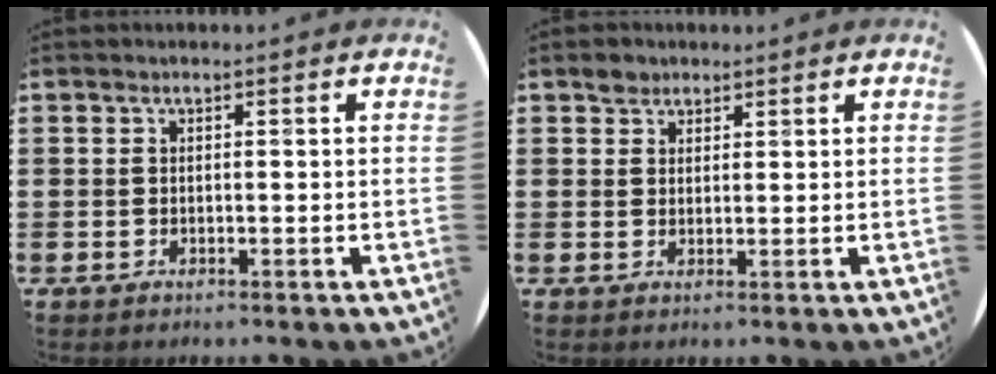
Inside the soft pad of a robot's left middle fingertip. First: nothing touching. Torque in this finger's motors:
{"motor_torque": [0.09, -0.01, 0.02, 0.02]}